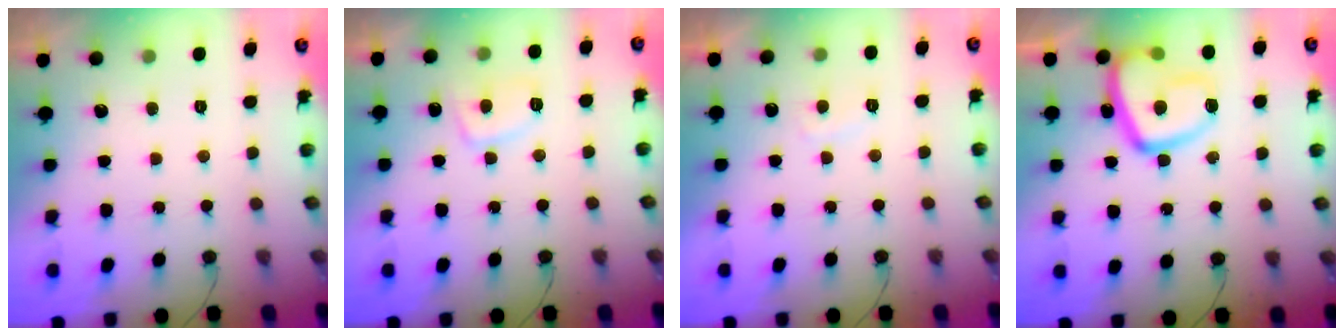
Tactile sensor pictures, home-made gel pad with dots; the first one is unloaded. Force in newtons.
{"total": 6.0, "press": 5.9, "slide": 1.0}
{"total": 2.1, "press": 2.0, "slide": 0.7}
{"total": 15.8, "press": 15.7, "slide": 1.5}